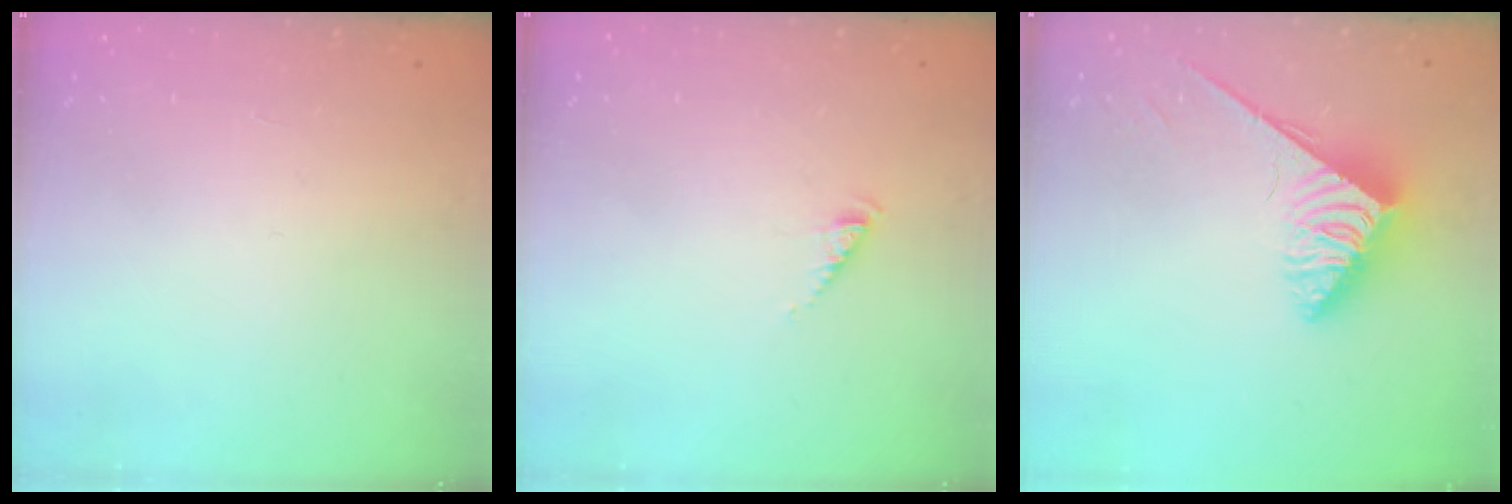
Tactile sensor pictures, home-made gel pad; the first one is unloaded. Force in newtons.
{"total": 1.7, "press": 1.6, "slide": 0.4}
{"total": 3.7, "press": 3.7, "slide": 0.6}